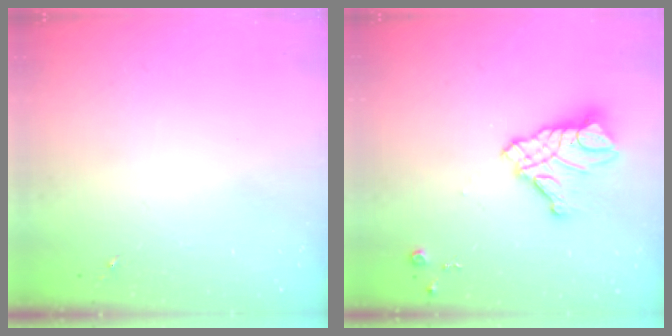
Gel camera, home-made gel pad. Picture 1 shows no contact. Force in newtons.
{"total": 15.1, "press": 15.0, "slide": 1.4}